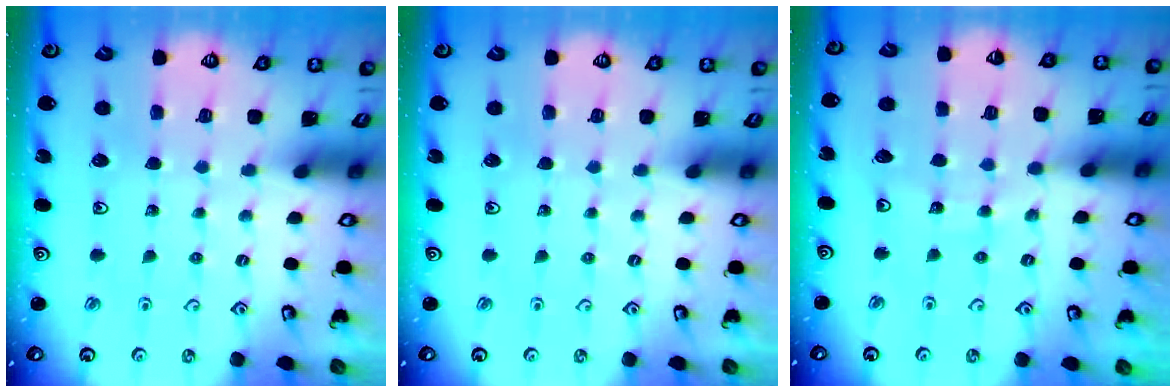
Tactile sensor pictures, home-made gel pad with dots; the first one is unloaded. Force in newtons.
{"total": 0.0}
{"total": 8.6, "press": 8.6, "slide": 1.0}